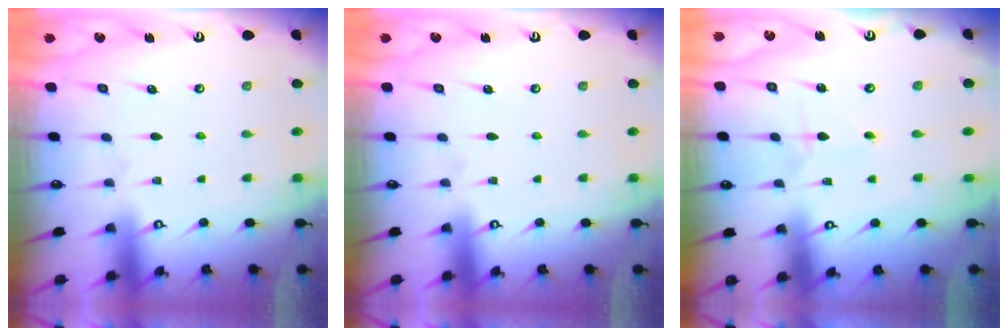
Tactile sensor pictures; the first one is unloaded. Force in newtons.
{"total": 0.0}
{"total": 1.4, "press": 1.4, "slide": 0.2}